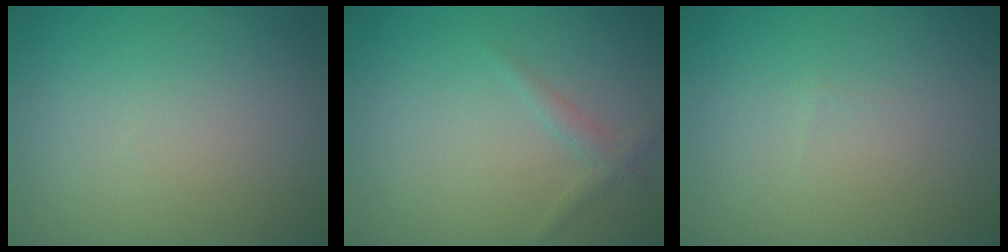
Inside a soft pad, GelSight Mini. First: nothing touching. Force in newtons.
{"total": 1.0, "press": 1.0, "slide": 0.2}
{"total": 0.0}